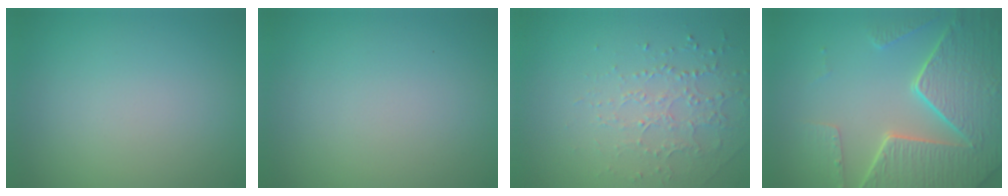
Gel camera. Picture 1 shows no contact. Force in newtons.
{"total": 0.0}
{"total": 1.7, "press": 1.5, "slide": 0.8}
{"total": 8.4, "press": 6.2, "slide": 5.7}